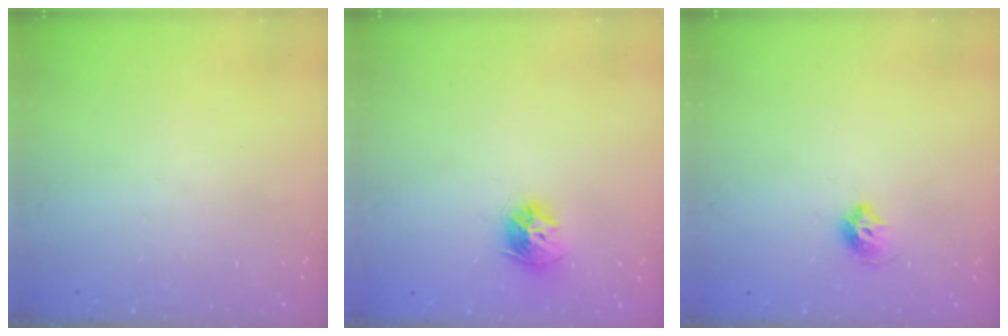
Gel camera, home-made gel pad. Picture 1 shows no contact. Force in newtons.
{"total": 9.3, "press": 9.3, "slide": 1.0}
{"total": 7.3, "press": 7.3, "slide": 0.8}